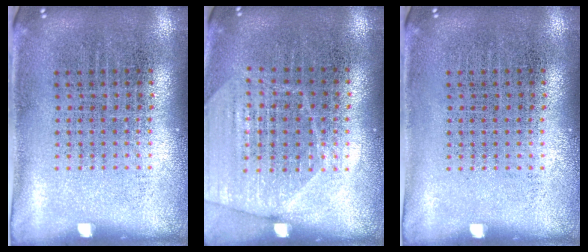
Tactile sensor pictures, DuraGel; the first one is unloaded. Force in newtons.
{"total": 1.7, "press": 1.6, "slide": 0.5}
{"total": 0.0}